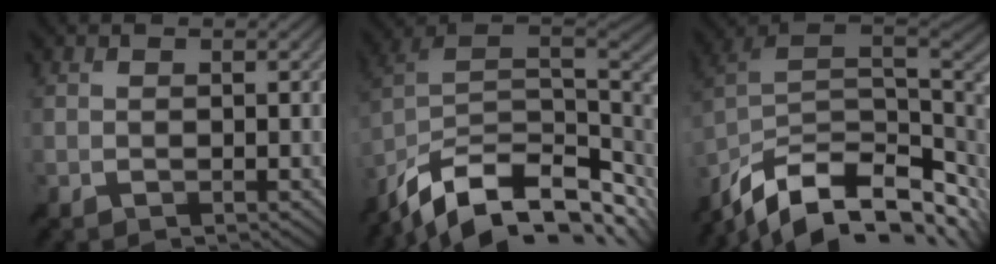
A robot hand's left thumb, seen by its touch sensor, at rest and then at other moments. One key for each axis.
{"total": 16.0, "fx": -8.0, "fy": 8.2, "fz": 11.2, "tx": -0.243, "ty": -0.027, "tz": -0.134}
{"total": 16.0, "fx": -8.1, "fy": 8.3, "fz": 11.0, "tx": -0.243, "ty": -0.024, "tz": -0.138}